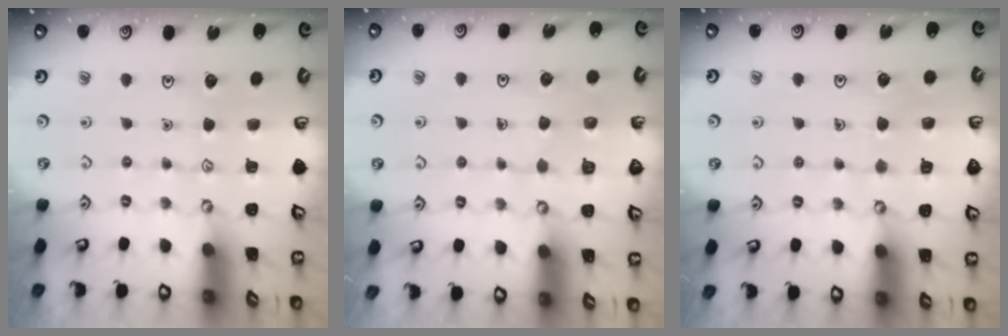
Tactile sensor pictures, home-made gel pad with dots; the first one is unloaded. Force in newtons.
{"total": 2.8, "press": 2.8, "slide": 0.1}
{"total": 5.1, "press": 5.1, "slide": 0.5}